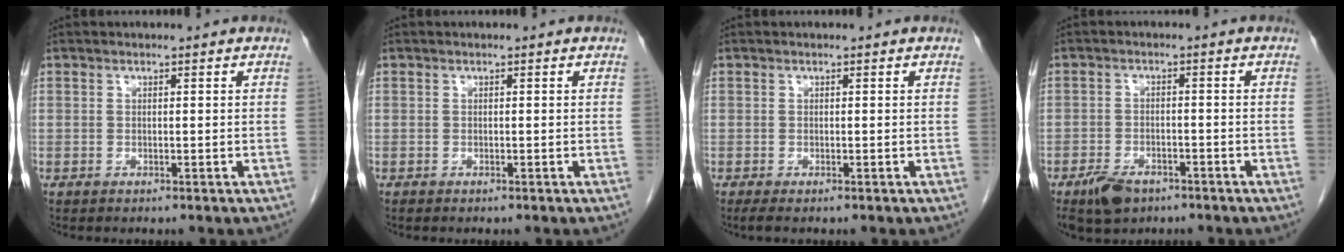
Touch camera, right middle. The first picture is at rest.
{"total": 0.0}
{"total": 1.0, "force": [-0.7, 0.1, 0.7], "torque": [-0.009, -0.003, -0.011]}
{"total": 5.3, "force": [-3.6, 2.8, 2.8], "torque": [-0.053, -0.003, -0.056]}